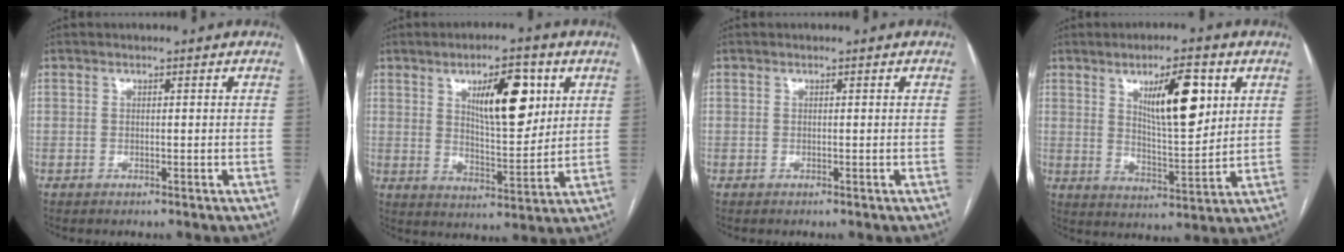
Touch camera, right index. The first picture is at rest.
{"total": 11.5, "force": [4.4, 3.6, 10.0], "torque": [-0.158, 0.003, 0.077]}
{"total": 0.0}
{"total": 11.1, "force": [4.4, 2.6, 9.9], "torque": [-0.164, -0.002, 0.078]}